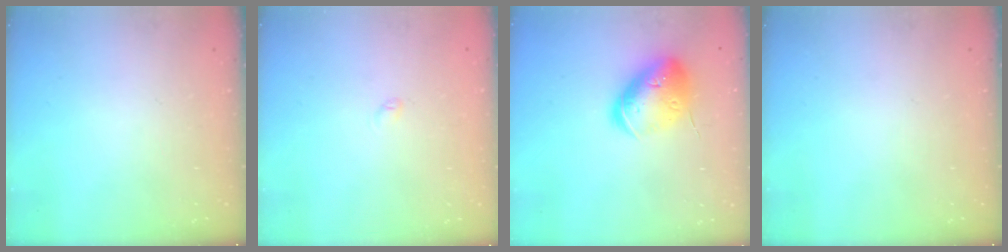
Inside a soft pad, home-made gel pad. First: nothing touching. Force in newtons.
{"total": 2.3, "press": 2.3, "slide": 0.3}
{"total": 16.9, "press": 16.8, "slide": 2.2}
{"total": 0.0}